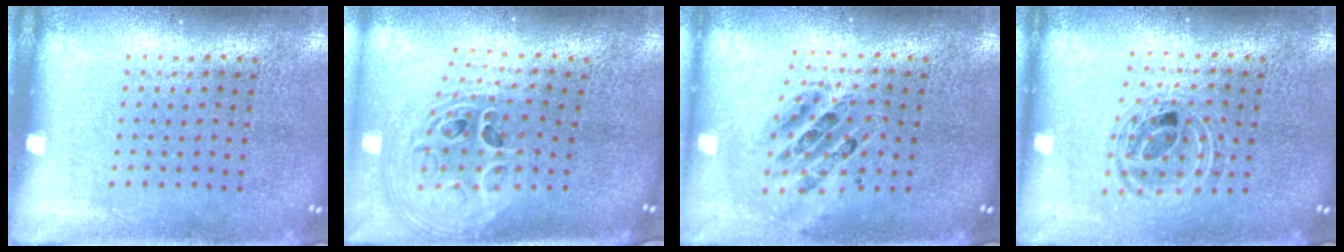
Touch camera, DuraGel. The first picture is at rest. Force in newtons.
{"total": 2.9, "press": 2.1, "slide": 2.0}
{"total": 0.8, "press": 0.7, "slide": 0.1}
{"total": 0.5, "press": 0.5, "slide": 0.2}